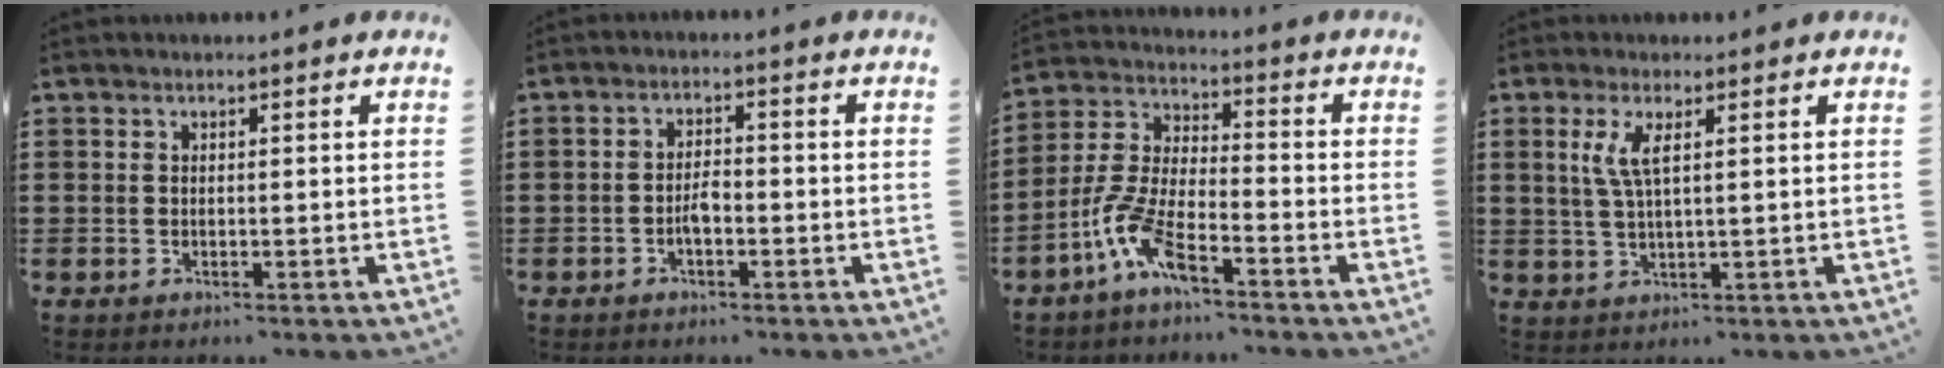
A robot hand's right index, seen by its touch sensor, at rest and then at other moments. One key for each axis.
{"total": 2.5, "fx": -1.1, "fy": 1.1, "fz": 2.0, "tx": -0.046, "ty": 0.002, "tz": -0.023}
{"total": 8.4, "fx": -5.4, "fy": 2.0, "fz": 6.2, "tx": -0.167, "ty": -0.017, "tz": -0.111}
{"total": 4.1, "fx": 1.3, "fy": 0.8, "fz": 3.8, "tx": -0.087, "ty": -0.001, "tz": 0.019}